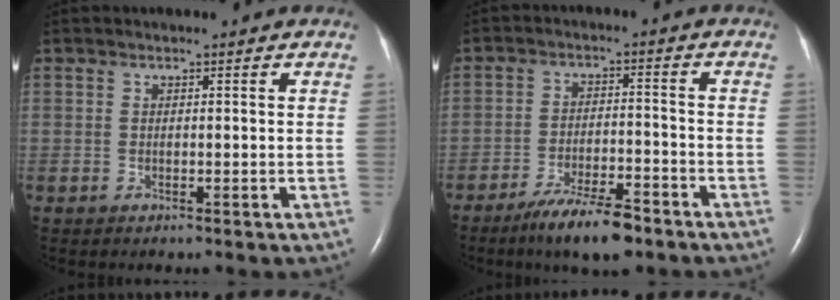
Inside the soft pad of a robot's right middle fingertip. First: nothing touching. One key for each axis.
{"total": 8.8, "fx": -6.5, "fy": 1.6, "fz": 5.6, "tx": -0.103, "ty": -0.014, "tz": -0.112}